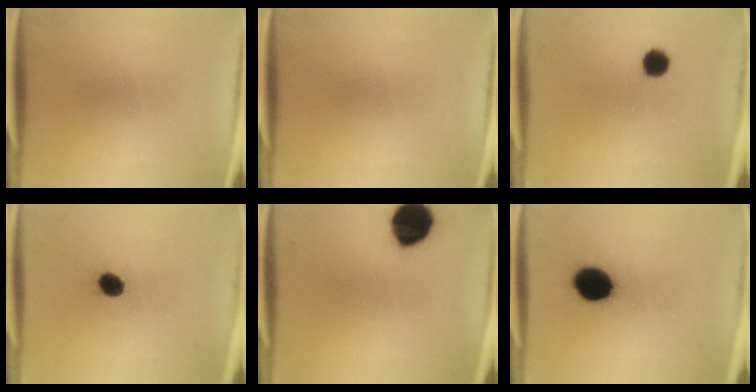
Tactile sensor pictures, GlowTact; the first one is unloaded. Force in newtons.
{"total": 0.0}
{"total": 4.3}
{"total": 4.4}
{"total": 12.8}
{"total": 12.2}